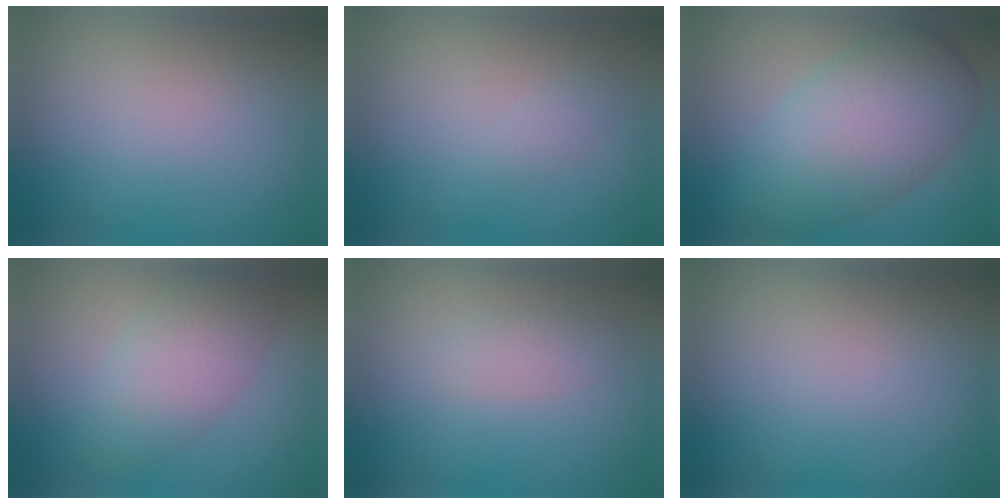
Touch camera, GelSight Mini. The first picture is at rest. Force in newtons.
{"total": 0.7, "press": 0.7, "slide": 0.0}
{"total": 8.6, "press": 8.6, "slide": 0.2}
{"total": 4.3, "press": 4.3, "slide": 0.1}
{"total": 1.4, "press": 1.4, "slide": 0.1}
{"total": 0.0}